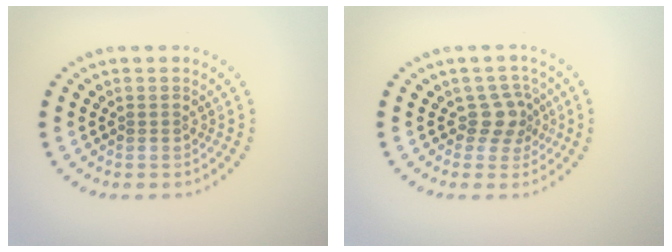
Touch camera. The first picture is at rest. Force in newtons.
{"total": 2.4, "press": 1.9, "slide": 1.6}